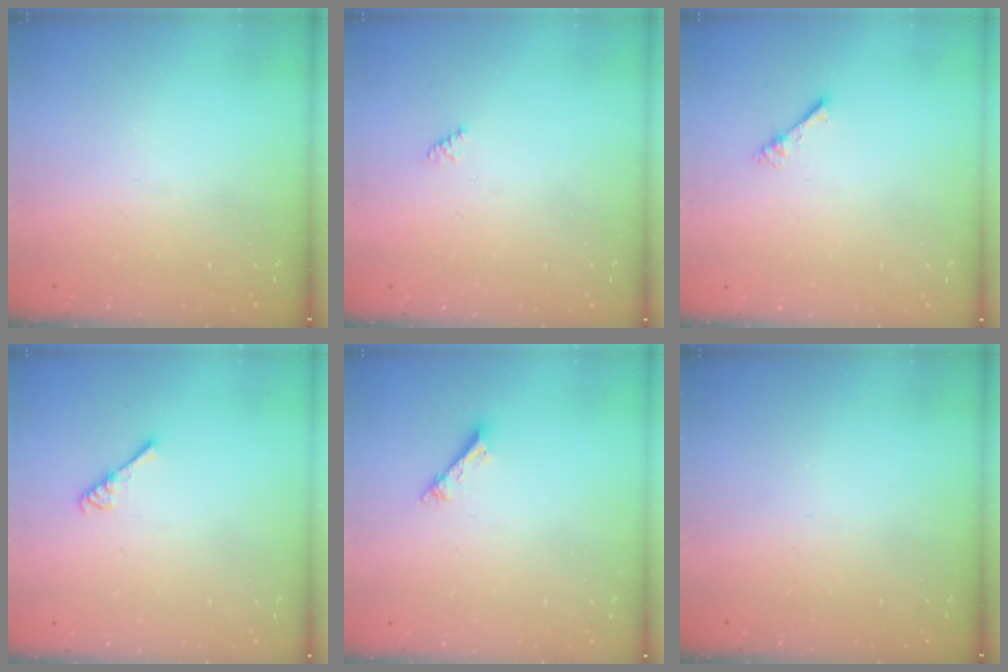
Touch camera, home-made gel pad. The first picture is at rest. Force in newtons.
{"total": 1.5, "press": 1.4, "slide": 0.4}
{"total": 1.0, "press": 1.0, "slide": 0.3}
{"total": 2.6, "press": 2.6, "slide": 0.5}
{"total": 2.5, "press": 2.5, "slide": 0.1}
{"total": 0.0}